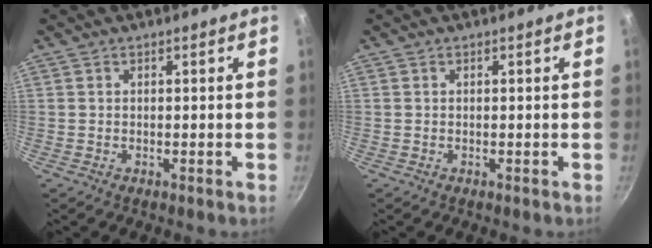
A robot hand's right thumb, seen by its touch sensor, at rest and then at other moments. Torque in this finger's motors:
{"motor_torque": [-0.09, 0.09, 0.02, 0.02, 0.00]}